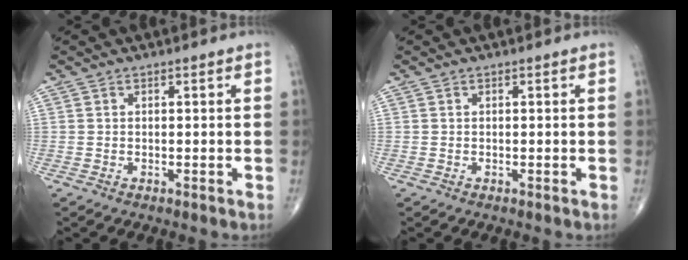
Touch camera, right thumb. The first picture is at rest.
{"total": 0.0}